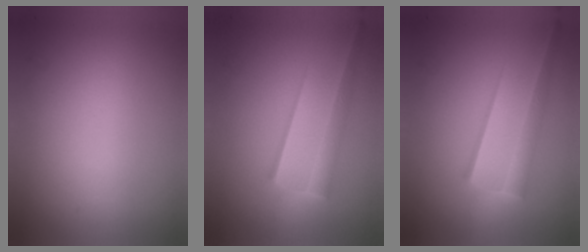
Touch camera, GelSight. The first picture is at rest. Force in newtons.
{"total": 3.3}
{"total": 3.1}